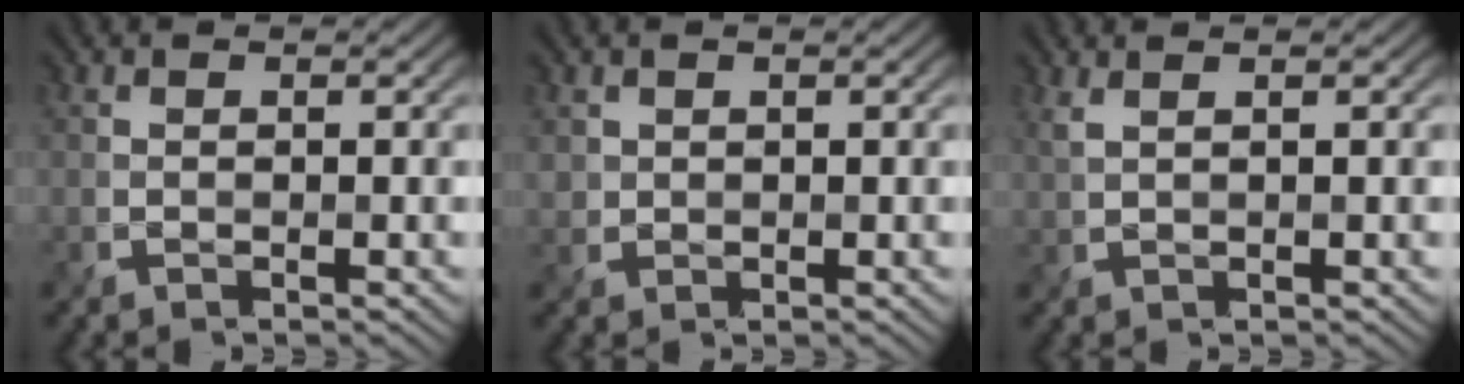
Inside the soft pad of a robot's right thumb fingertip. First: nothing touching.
{"total": 1.4, "force": [0.9, 1.1, 0.0], "torque": [-0.008, -0.003, 0.023]}
{"total": 1.6, "force": [1.1, 0.5, 1.1], "torque": [-0.024, 0.002, 0.020]}